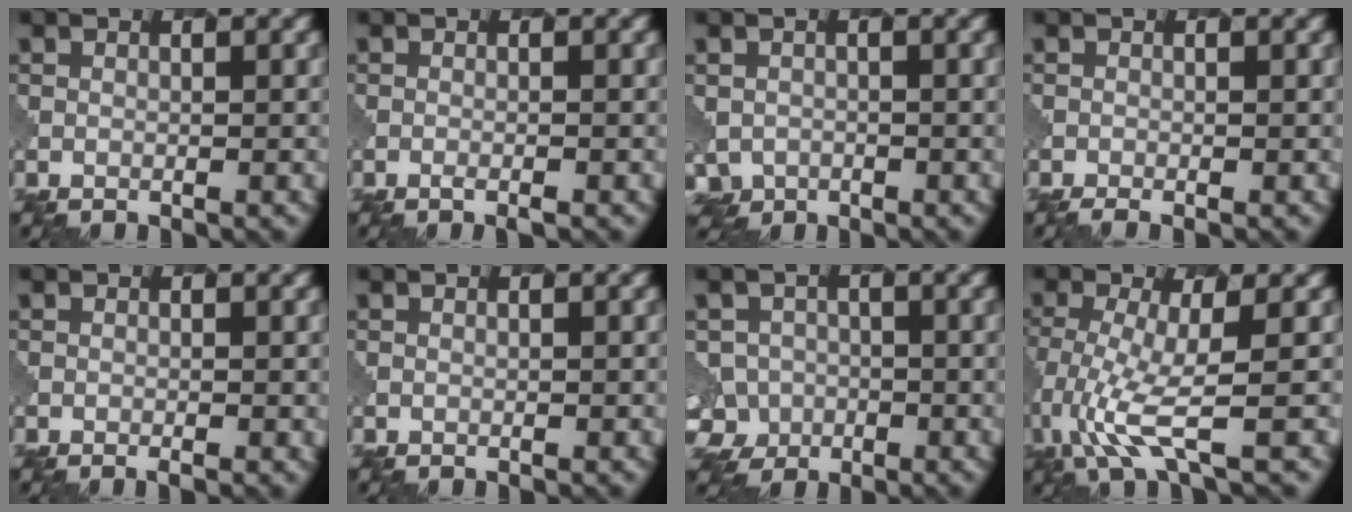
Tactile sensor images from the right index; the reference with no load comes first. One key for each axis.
{"total": 0.9, "fx": -0.4, "fy": 0.2, "fz": 0.8, "tx": -0.009, "ty": 0.002, "tz": -0.009}
{"total": 2.1, "fx": -0.7, "fy": 1.9, "fz": 0.3, "tx": -0.001, "ty": -0.013, "tz": -0.010}
{"total": 1.2, "fx": -0.9, "fy": 0.3, "fz": 0.8, "tx": -0.006, "ty": -0.002, "tz": -0.015}
{"total": 0.9, "fx": -0.2, "fy": 0.3, "fz": 0.9, "tx": -0.008, "ty": -0.002, "tz": 0.000}
{"total": 0.0}
{"total": 5.4, "fx": -2.5, "fy": 4.6, "fz": 1.0, "tx": -0.012, "ty": -0.009, "tz": -0.045}
{"total": 5.4, "fx": -1.8, "fy": 1.3, "fz": 4.9, "tx": -0.119, "ty": -0.019, "tz": -0.036}